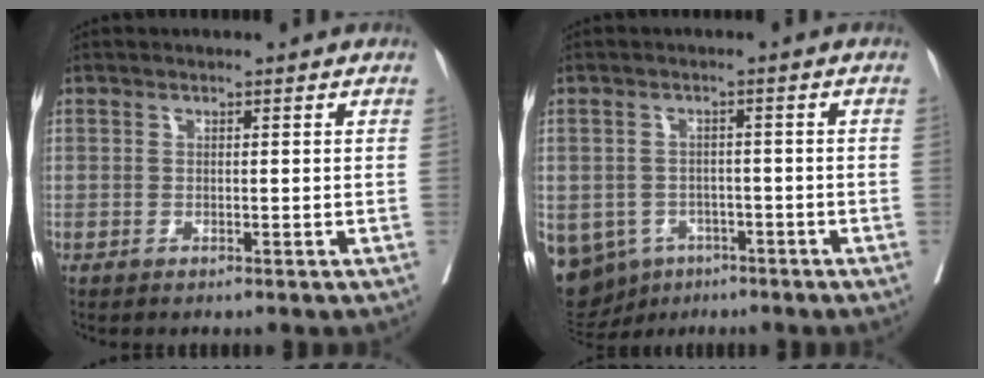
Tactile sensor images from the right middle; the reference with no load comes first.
{"total": 14.7, "force": [-6.7, 12.0, 5.2], "torque": [-0.154, 0.007, -0.082]}